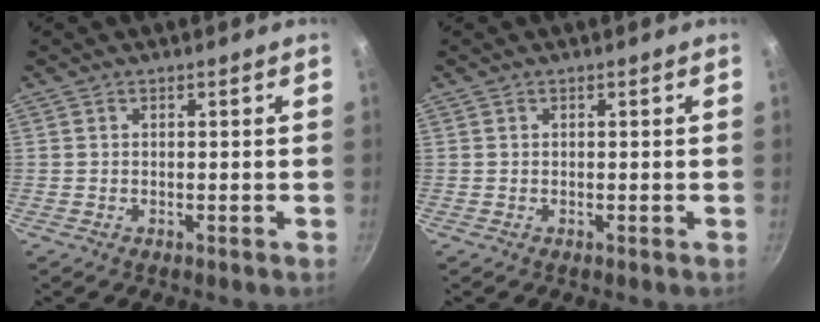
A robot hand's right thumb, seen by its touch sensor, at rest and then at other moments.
{"total": 0.0}